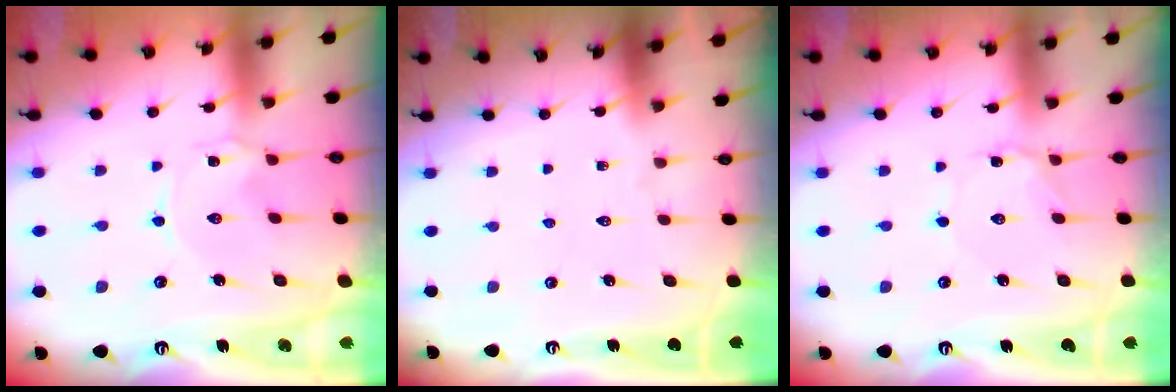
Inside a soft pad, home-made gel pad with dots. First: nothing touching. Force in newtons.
{"total": 0.0}
{"total": 2.3, "press": 2.3, "slide": 0.3}